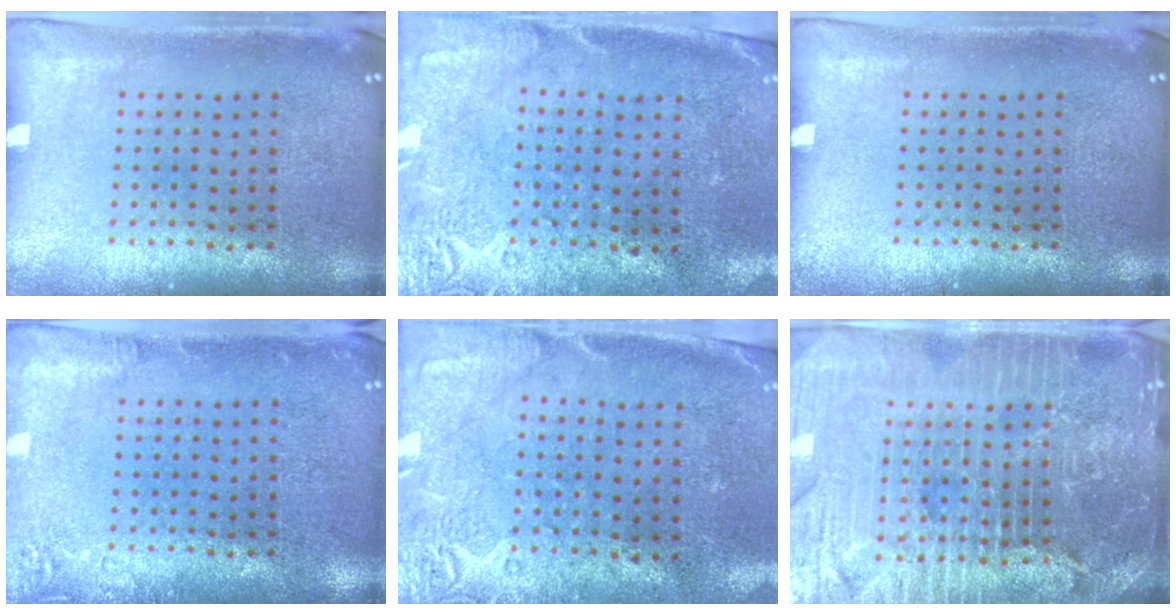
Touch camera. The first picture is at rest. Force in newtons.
{"total": 2.7, "press": 2.2, "slide": 1.5}
{"total": 0.0}
{"total": 1.5, "press": 1.5, "slide": 0.2}
{"total": 2.8, "press": 2.2, "slide": 1.7}
{"total": 5.7, "press": 5.1, "slide": 2.4}